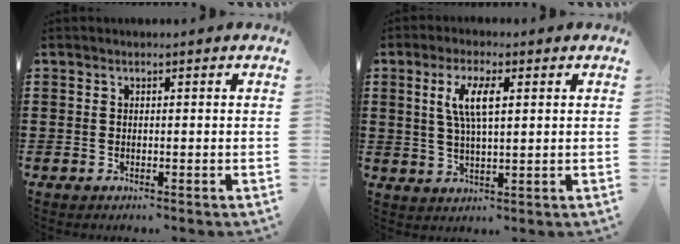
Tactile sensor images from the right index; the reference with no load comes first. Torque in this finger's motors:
{"motor_torque": [0.31, 0.12, 0.36, 0.17]}